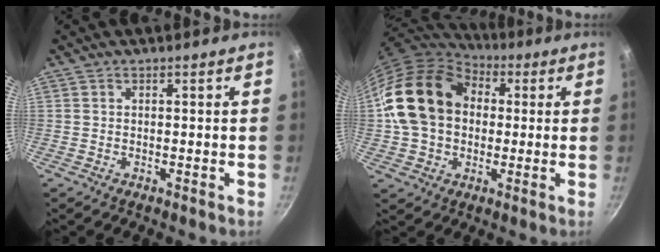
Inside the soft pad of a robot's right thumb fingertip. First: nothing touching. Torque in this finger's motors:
{"motor_torque": [1.42, 3.59, 1.22, -0.96, 0.27]}